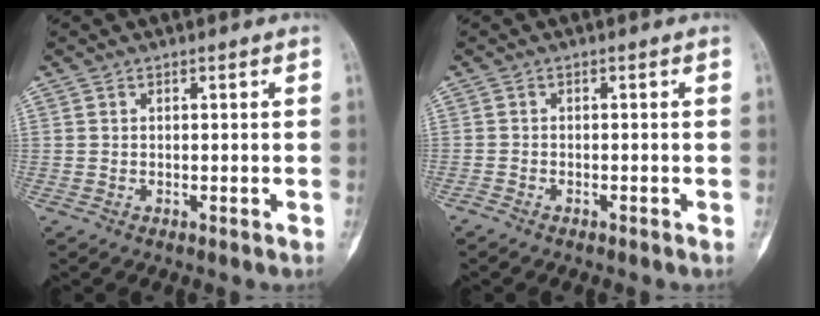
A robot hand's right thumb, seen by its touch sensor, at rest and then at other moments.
{"total": 1.1, "force": [-0.9, 0.3, 0.4], "torque": [-0.009, 0.002, -0.019]}